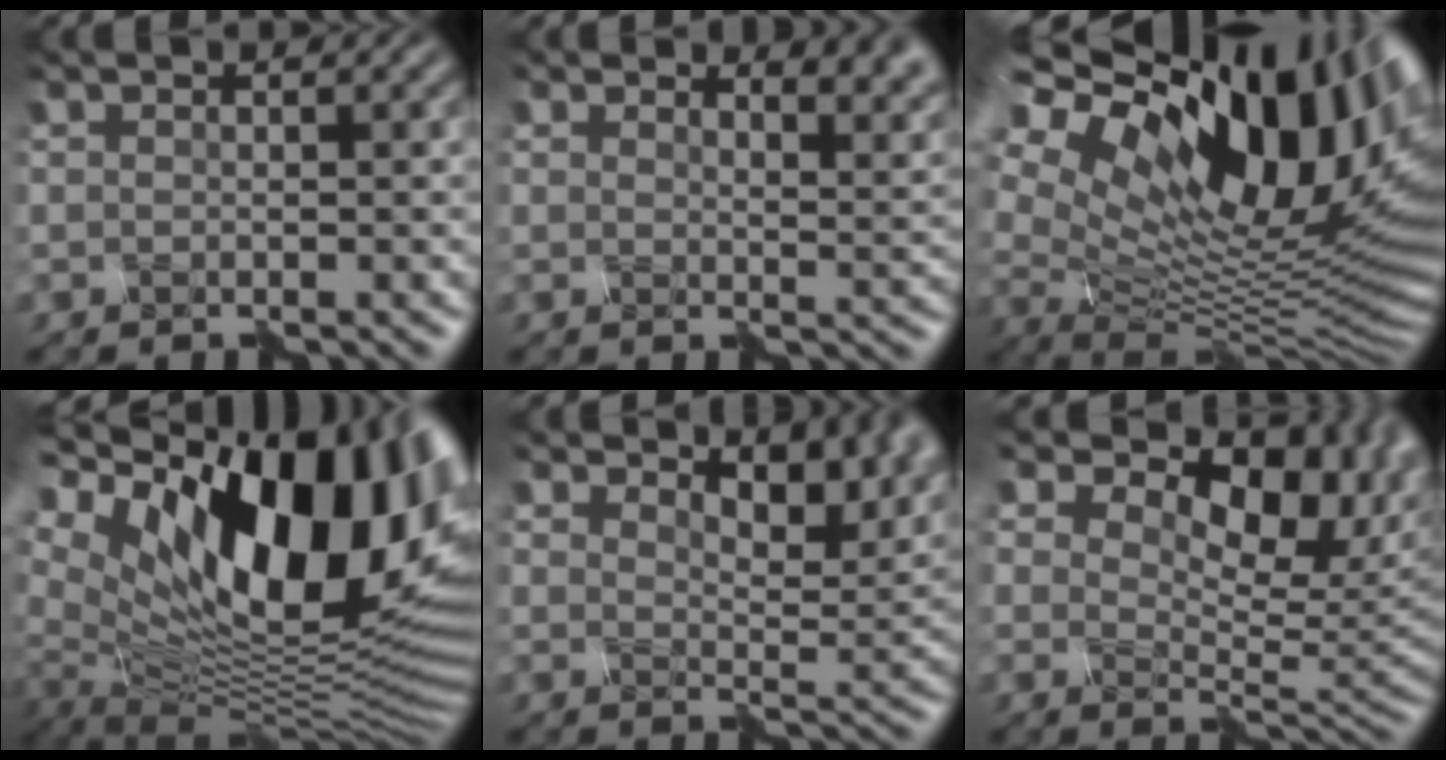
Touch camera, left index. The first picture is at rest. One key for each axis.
{"total": 4.9, "fx": 4.0, "fy": 1.8, "fz": 2.3, "tx": -0.026, "ty": -0.001, "tz": 0.043}
{"total": 18.5, "fx": 7.9, "fy": 10.0, "fz": 13.4, "tx": -0.232, "ty": 0.031, "tz": 0.148}
{"total": 17.7, "fx": 5.5, "fy": 8.8, "fz": 14.3, "tx": -0.240, "ty": 0.021, "tz": 0.090}
{"total": 6.4, "fx": 4.6, "fy": 2.6, "fz": 3.6, "tx": -0.053, "ty": -0.001, "tz": 0.065}
{"total": 12.0, "fx": 5.3, "fy": 6.8, "fz": 8.3, "tx": -0.116, "ty": 0.018, "tz": 0.075}